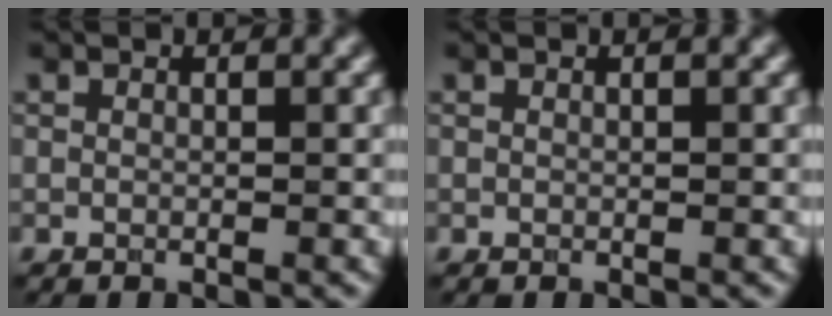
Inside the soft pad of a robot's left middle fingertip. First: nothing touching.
{"total": 0.0}